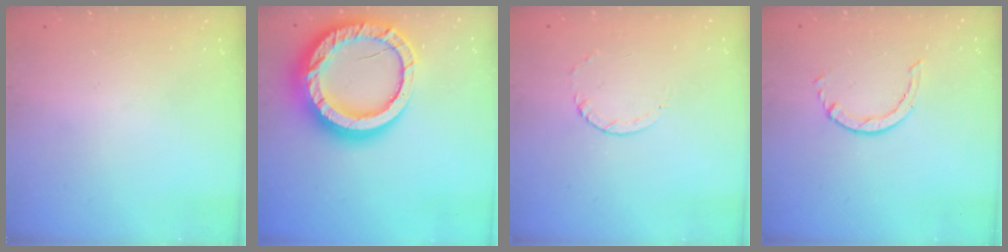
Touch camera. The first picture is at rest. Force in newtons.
{"total": 25.1, "press": 25.0, "slide": 2.5}
{"total": 2.4, "press": 2.4, "slide": 0.3}
{"total": 0.8, "press": 0.7, "slide": 0.1}